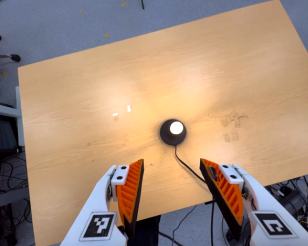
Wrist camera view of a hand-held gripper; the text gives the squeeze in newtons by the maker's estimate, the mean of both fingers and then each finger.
{"total": 0.0}